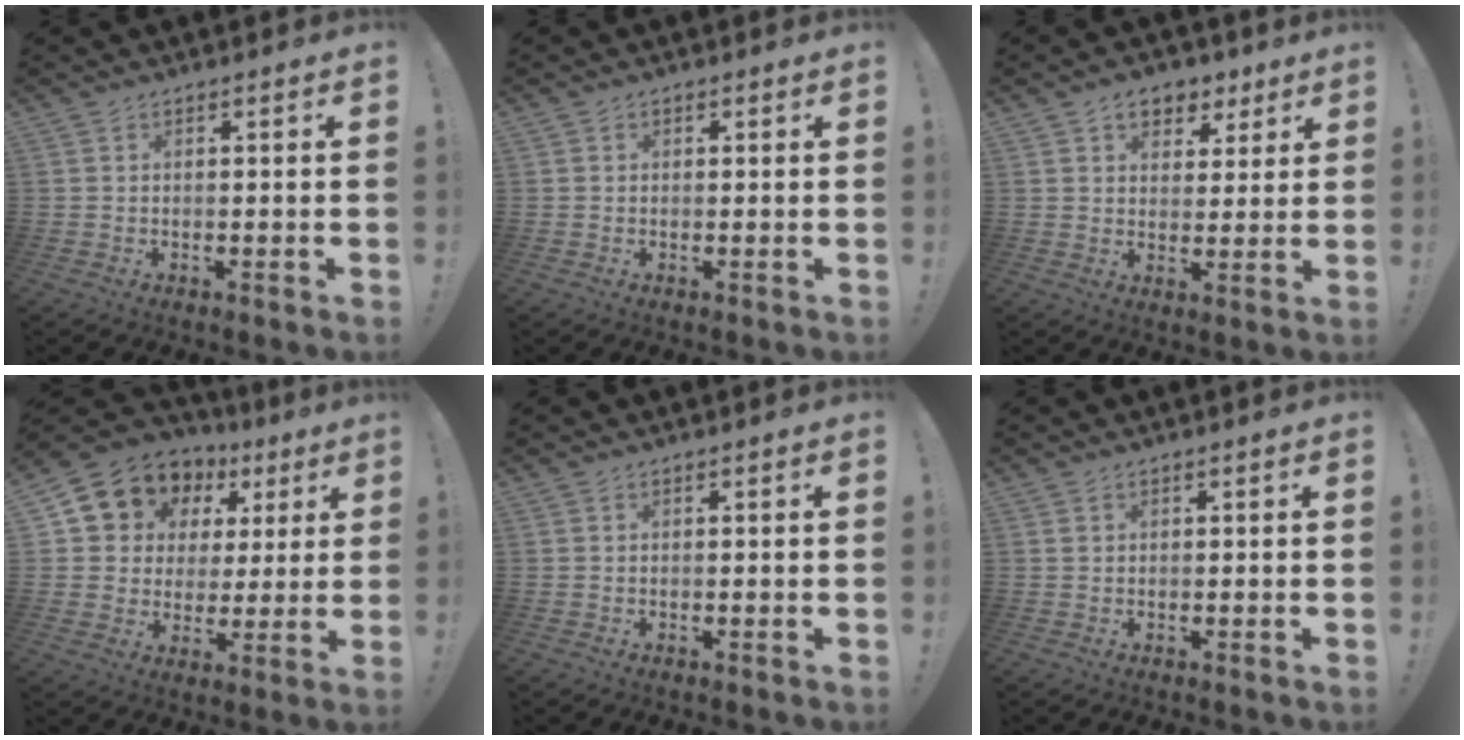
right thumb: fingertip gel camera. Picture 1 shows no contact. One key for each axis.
{"total": 0.6, "fx": 0.2, "fy": 0.5, "fz": 0.0, "tx": 0.002, "ty": 0.000, "tz": 0.003}
{"total": 7.7, "fx": 4.3, "fy": 5.7, "fz": 2.8, "tx": -0.033, "ty": -0.020, "tz": 0.081}
{"total": 9.8, "fx": 5.0, "fy": 8.1, "fz": 2.4, "tx": -0.041, "ty": -0.039, "tz": 0.102}
{"total": 0.0}
{"total": 0.5, "fx": 0.3, "fy": 0.4, "fz": 0.1, "tx": -0.006, "ty": 0.004, "tz": 0.006}